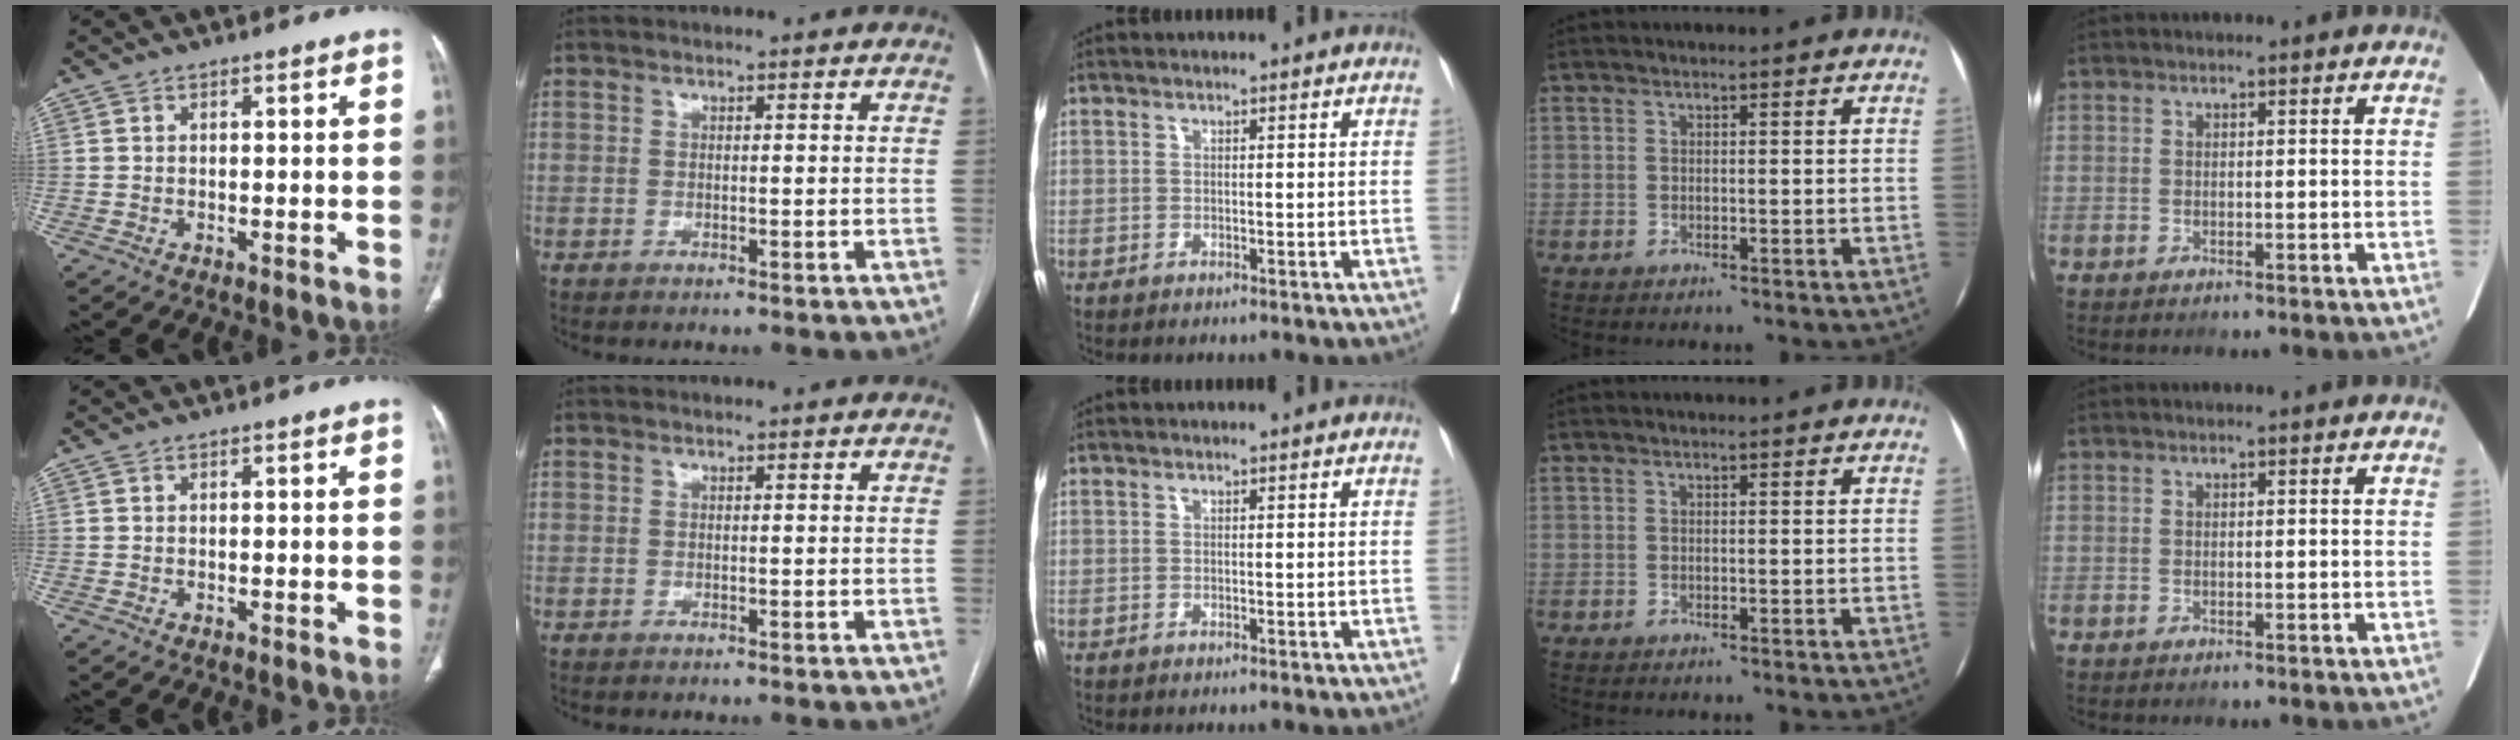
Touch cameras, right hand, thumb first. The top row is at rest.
{}